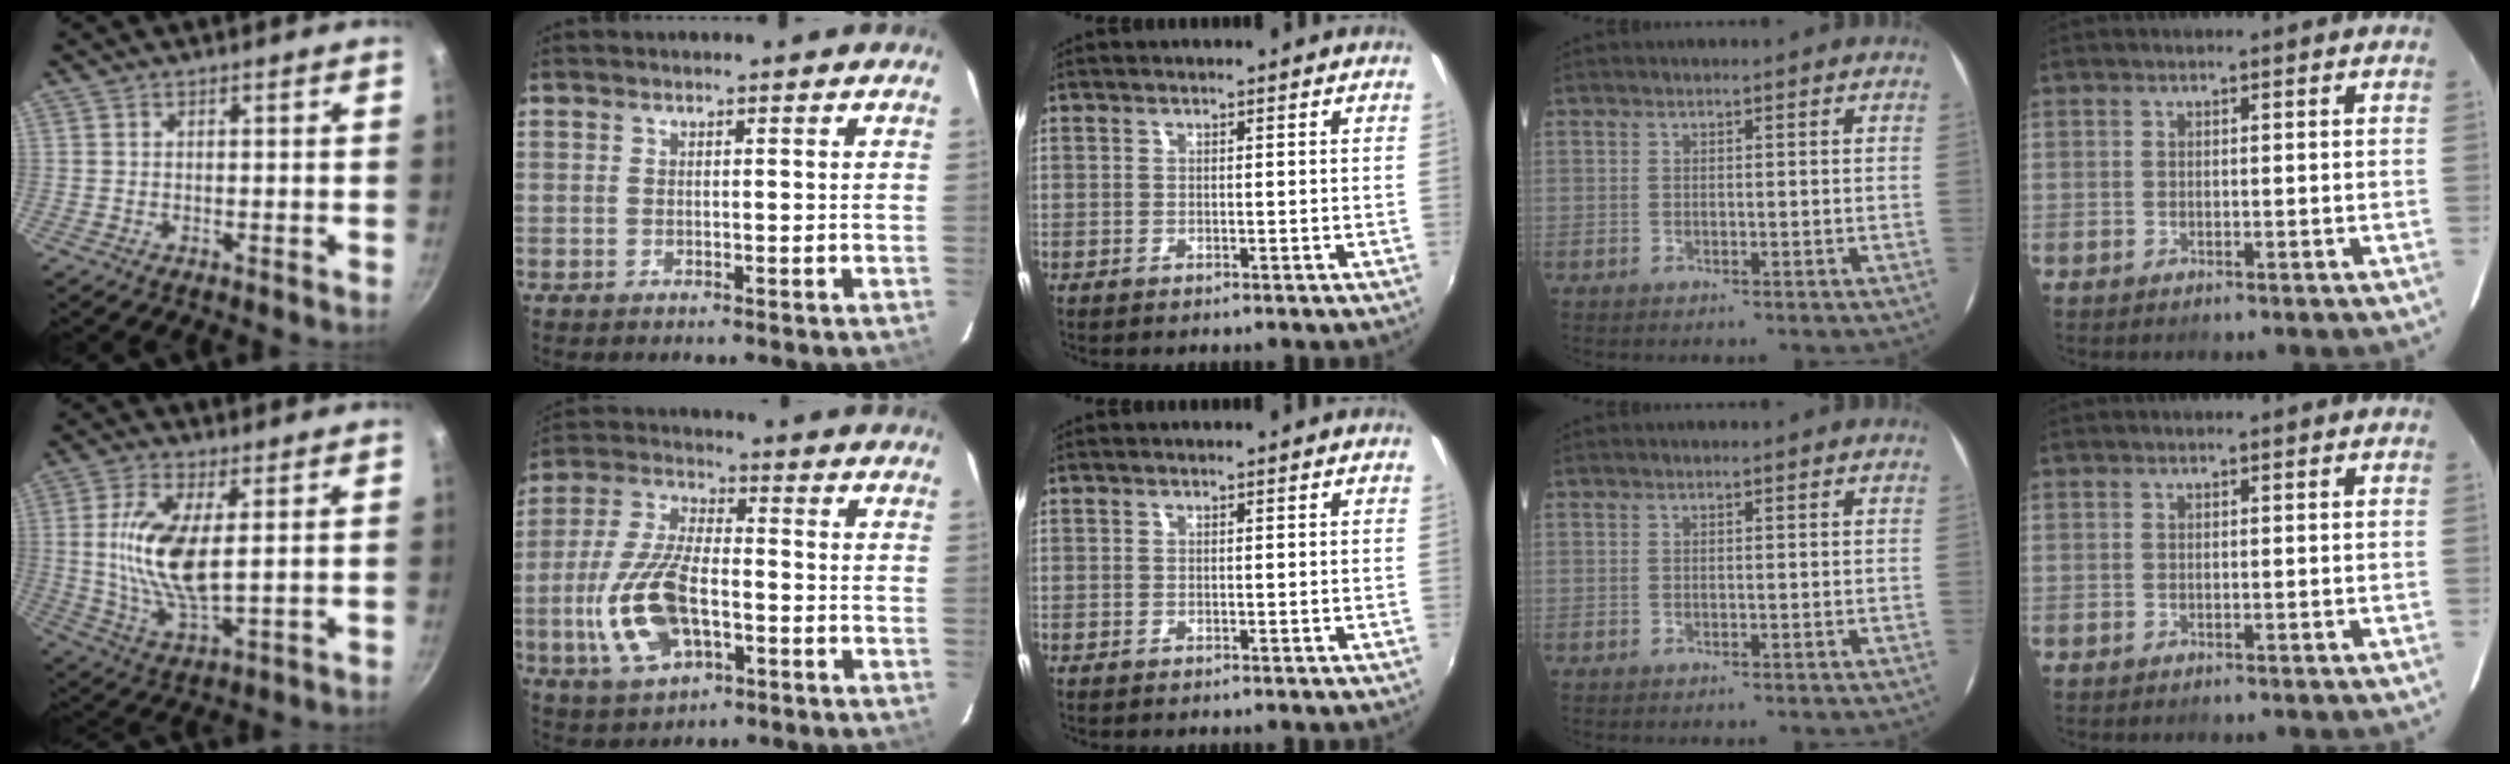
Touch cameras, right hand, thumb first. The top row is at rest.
{"thumb": {"total": 12.5, "force": [2.1, 5.0, 11.2], "torque": [-0.225, -0.012, 0.044]}, "index": {"total": 15.3, "force": [-4.3, 7.2, 12.8], "torque": [-0.282, -0.003, -0.075]}}